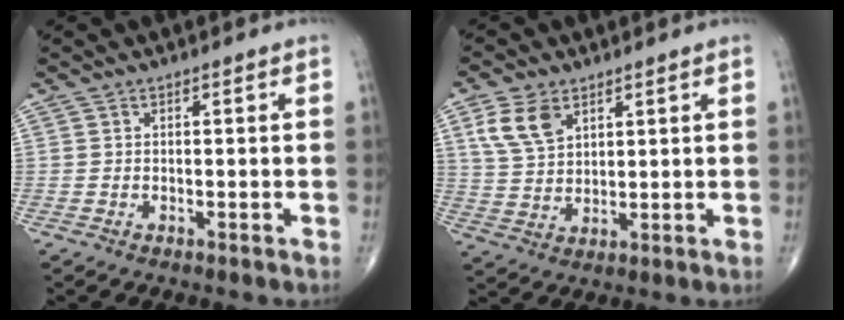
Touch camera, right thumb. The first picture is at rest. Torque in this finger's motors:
{"motor_torque": [-0.69, 0.77, 0.67, 0.39, 0.07]}